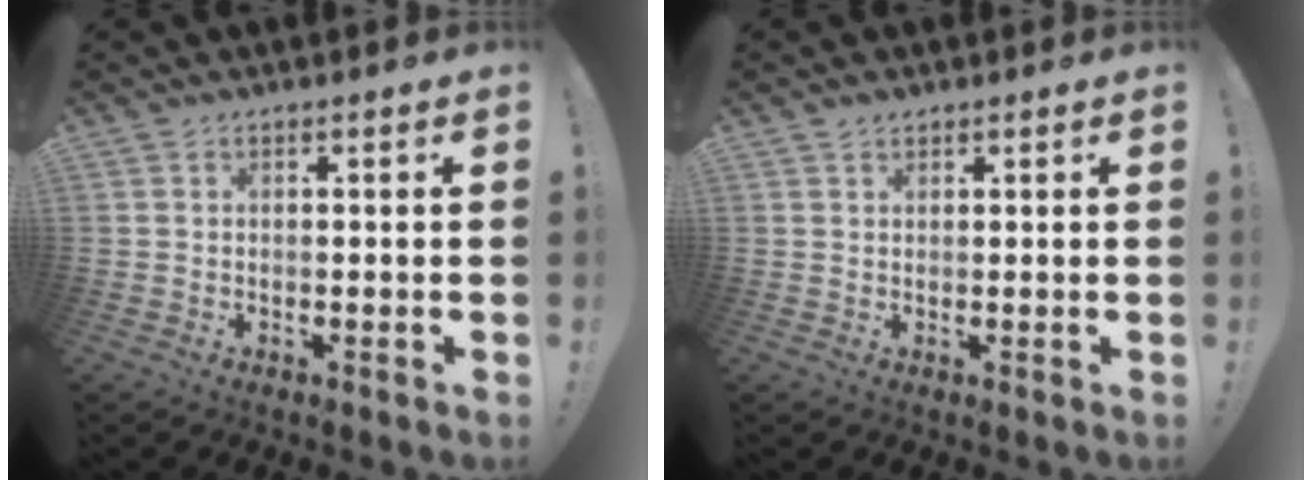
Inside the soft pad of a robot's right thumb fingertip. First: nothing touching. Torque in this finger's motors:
{"motor_torque": [-0.11, 0.03, 0.17, -0.01, 0.00]}